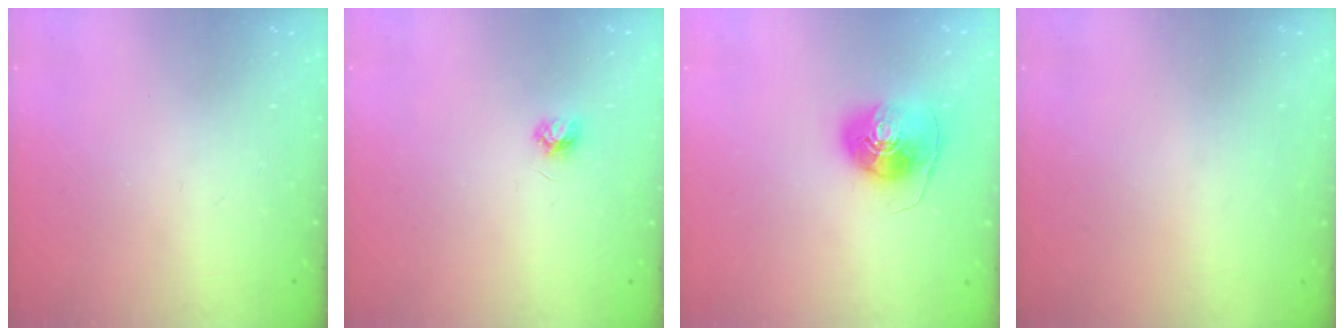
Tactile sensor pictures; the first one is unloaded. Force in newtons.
{"total": 3.9, "press": 3.9, "slide": 0.5}
{"total": 8.8, "press": 8.7, "slide": 1.0}
{"total": 0.9, "press": 0.9, "slide": 0.1}